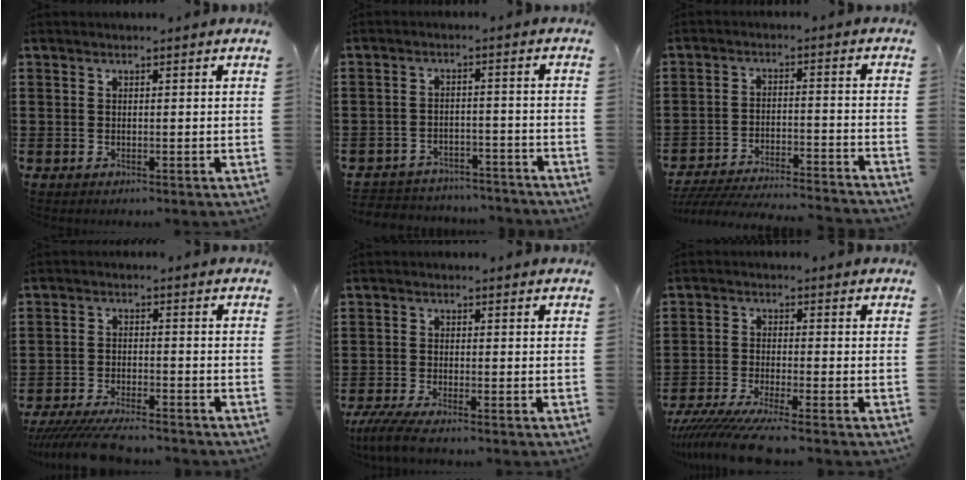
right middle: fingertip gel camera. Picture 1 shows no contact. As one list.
[{"total": 3.7, "force": [-3.7, 0.5, -0.1], "torque": [-0.005, 0.000, -0.079]}, {"total": 5.6, "force": [-5.5, 0.0, 1.3], "torque": [-0.031, -0.005, -0.110]}, {"total": 5.8, "force": [-5.4, 0.6, 2.1], "torque": [-0.052, -0.010, -0.106]}, {"total": 3.5, "force": [-3.0, 0.0, 1.8], "torque": [-0.052, -0.017, -0.063]}, {"total": 6.1, "force": [-5.3, -0.4, 3.0], "torque": [-0.069, -0.024, -0.102]}]